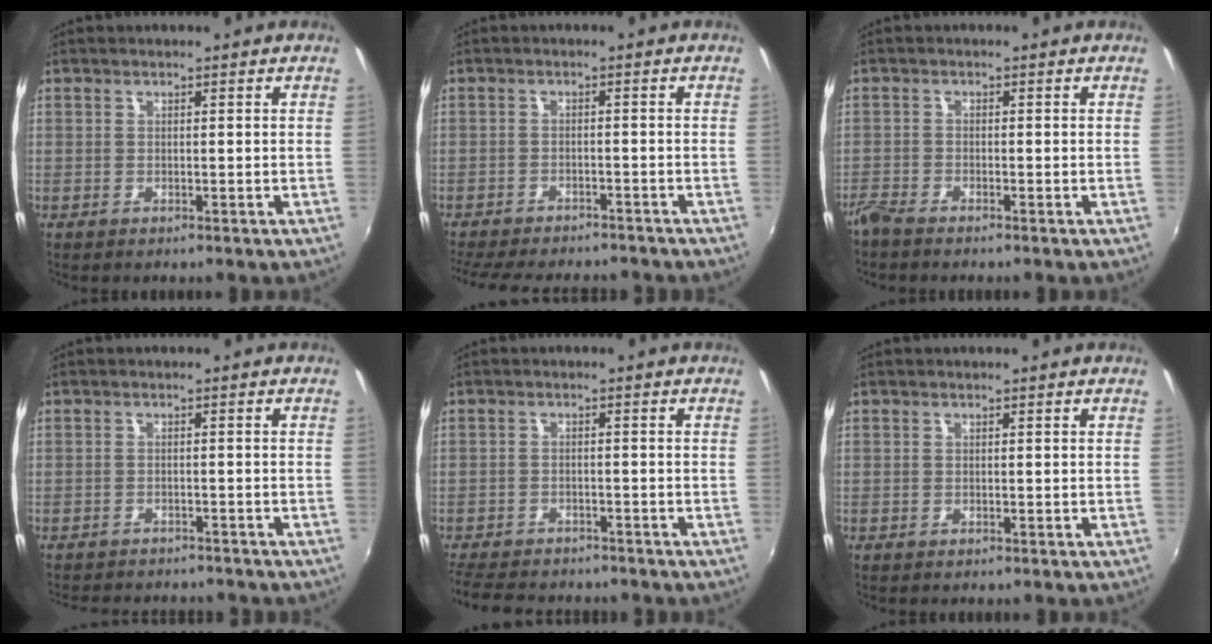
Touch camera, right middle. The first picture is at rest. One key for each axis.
{"total": 14.1, "fx": -12.3, "fy": 3.8, "fz": 5.8, "tx": -0.130, "ty": -0.020, "tz": -0.178}
{"total": 2.9, "fx": -2.7, "fy": 0.2, "fz": 1.1, "tx": -0.033, "ty": -0.012, "tz": -0.057}
{"total": 9.1, "fx": -8.3, "fy": 2.4, "fz": 2.9, "tx": -0.073, "ty": -0.015, "tz": -0.118}
{"total": 10.6, "fx": -9.3, "fy": 3.5, "fz": 3.6, "tx": -0.097, "ty": -0.013, "tz": -0.146}
{"total": 0.0}